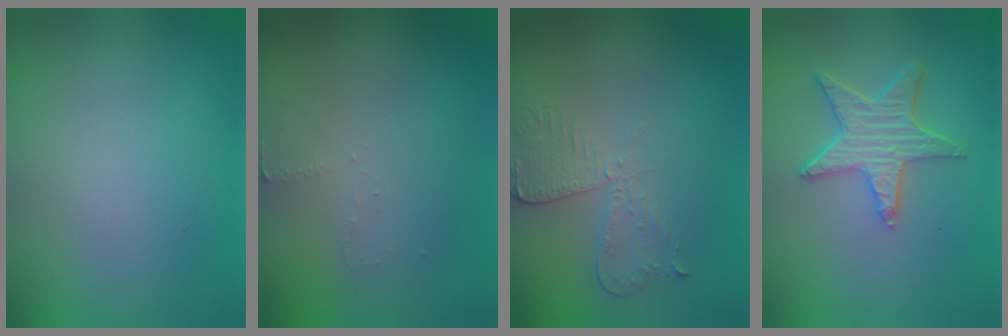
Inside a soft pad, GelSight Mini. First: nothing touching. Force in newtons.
{"total": 0.9, "press": 0.8, "slide": 0.3}
{"total": 2.9, "press": 2.6, "slide": 1.4}
{"total": 3.9, "press": 3.5, "slide": 1.6}